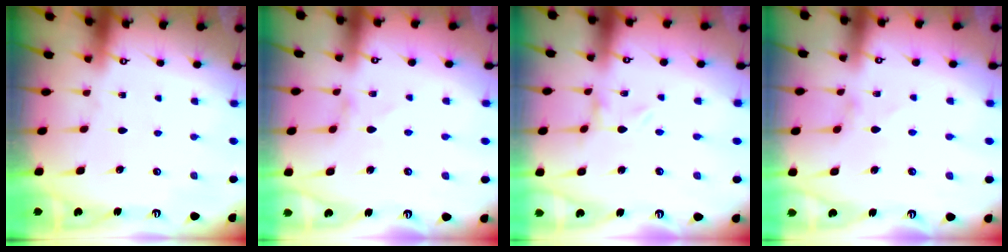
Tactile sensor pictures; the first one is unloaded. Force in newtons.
{"total": 0.5, "press": 0.5, "slide": 0.2}
{"total": 0.0}
{"total": 0.0}